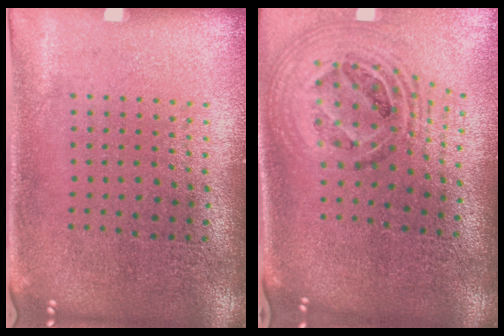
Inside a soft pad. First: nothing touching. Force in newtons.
{"total": 1.8, "press": 1.5, "slide": 1.1}